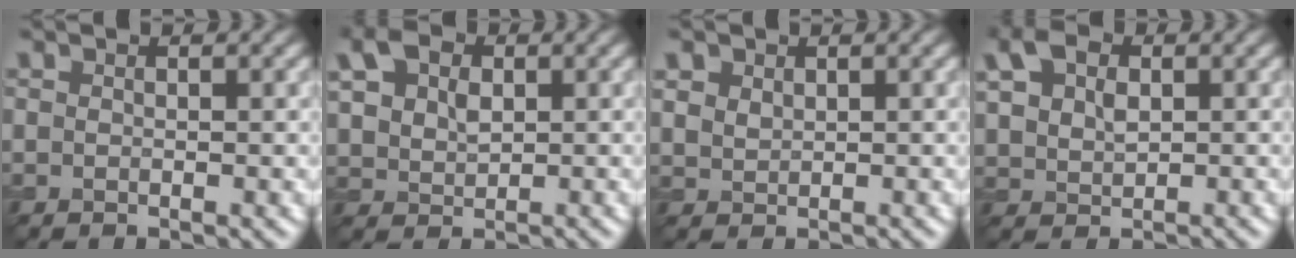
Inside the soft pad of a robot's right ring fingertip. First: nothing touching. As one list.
[{"total": 5.0, "force": [1.9, 3.4, 3.2], "torque": [-0.065, 0.012, 0.029]}, {"total": 1.8, "force": [1.0, 1.3, 0.7], "torque": [-0.014, 0.000, 0.022]}, {"total": 4.5, "force": [1.7, 3.0, 2.9], "torque": [-0.056, 0.006, 0.029]}]